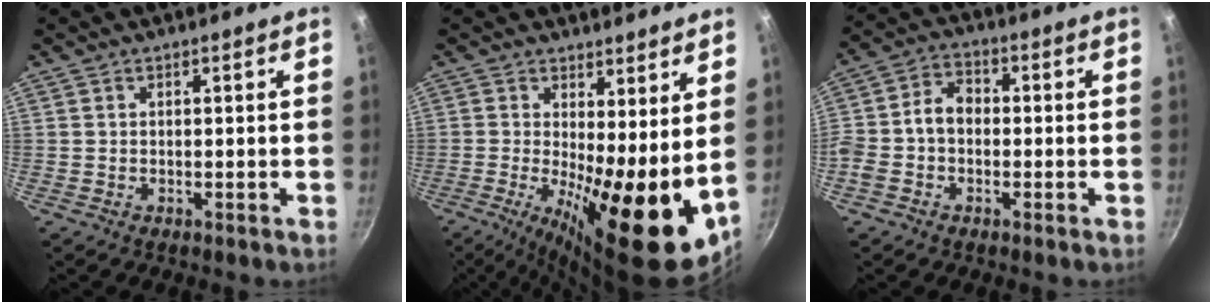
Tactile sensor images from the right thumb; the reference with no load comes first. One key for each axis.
{"total": 16.5, "fx": 0.1, "fy": 5.6, "fz": 15.5, "tx": -0.221, "ty": -0.022, "tz": 0.005}
{"total": 7.2, "fx": -1.3, "fy": 5.3, "fz": 4.6, "tx": -0.079, "ty": 0.031, "tz": -0.041}